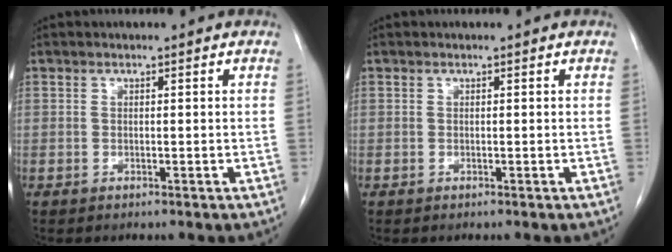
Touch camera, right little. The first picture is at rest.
{"total": 0.0}